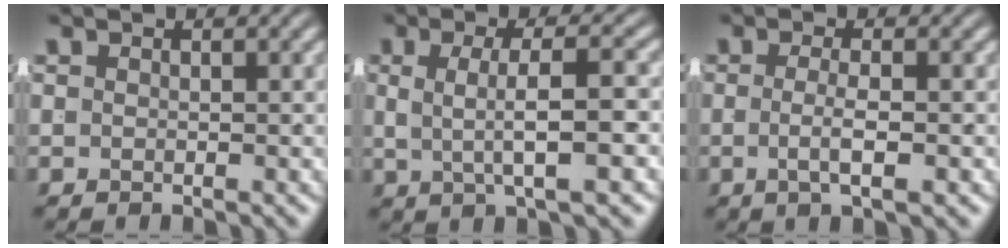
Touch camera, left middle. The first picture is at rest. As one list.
[{"total": 4.1, "force": [0.4, 0.5, 4.0], "torque": [-0.058, 0.001, 0.013]}, {"total": 2.4, "force": [-0.9, -0.4, 2.1], "torque": [-0.036, -0.009, -0.012]}]